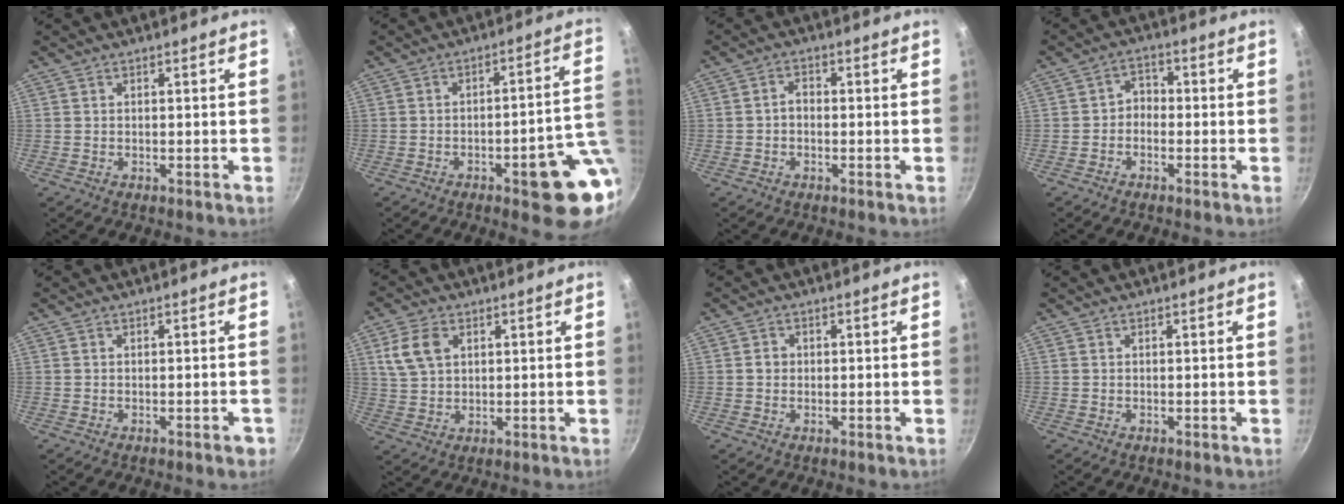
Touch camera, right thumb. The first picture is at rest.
{"total": 13.6, "force": [-4.1, 3.6, 12.5], "torque": [-0.115, 0.030, -0.050]}
{"total": 2.2, "force": [-0.6, 1.6, 1.4], "torque": [-0.017, 0.013, -0.013]}
{"total": 3.2, "force": [-1.1, 2.6, 1.7], "torque": [-0.008, 0.020, -0.028]}
{"total": 1.6, "force": [-0.9, 0.5, 1.2], "torque": [-0.011, 0.008, -0.008]}
{"total": 7.4, "force": [2.6, 5.0, 4.8], "torque": [-0.084, 0.001, 0.053]}
{"total": 1.7, "force": [0.0, 1.5, 0.7], "torque": [-0.004, 0.007, -0.002]}
{"total": 0.0}